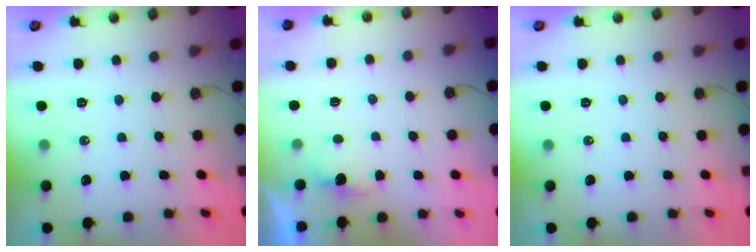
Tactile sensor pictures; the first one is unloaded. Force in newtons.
{"total": 1.7, "press": 1.5, "slide": 0.8}
{"total": 0.0}